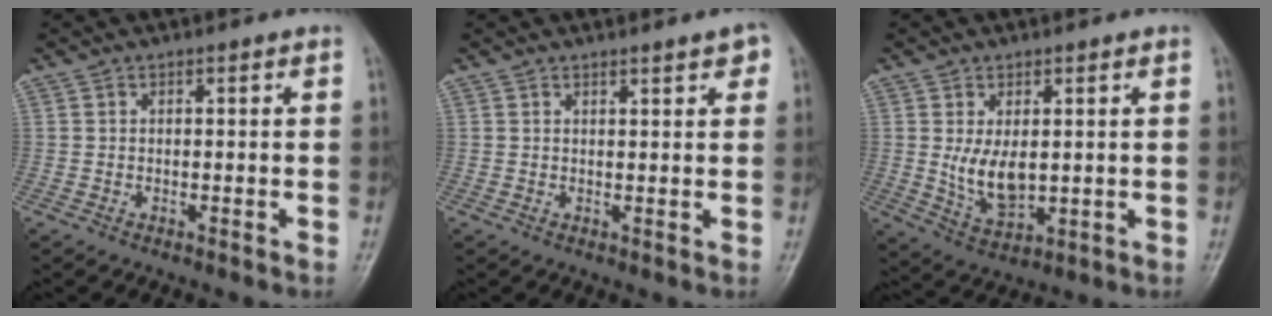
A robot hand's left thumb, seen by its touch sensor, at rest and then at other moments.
{"total": 2.4, "force": [1.6, 0.8, 1.6], "torque": [-0.011, -0.005, 0.018]}
{"total": 7.0, "force": [0.8, 4.1, 5.6], "torque": [-0.090, -0.019, 0.028]}